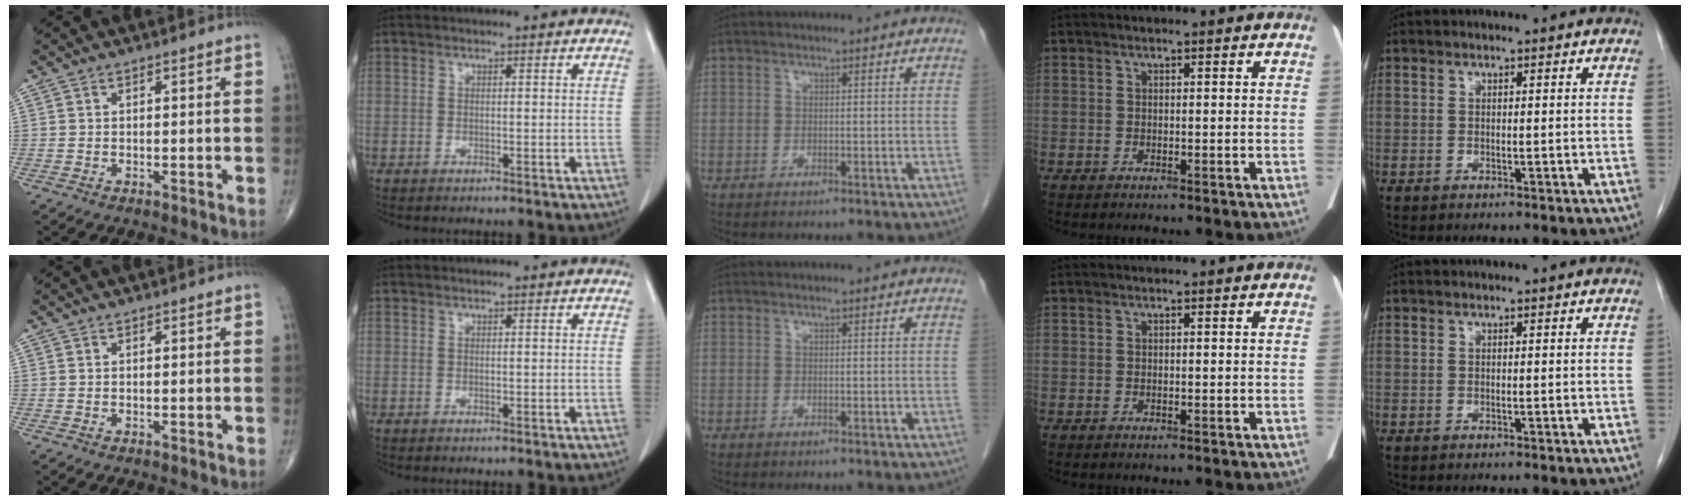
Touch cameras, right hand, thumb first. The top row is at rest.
{}